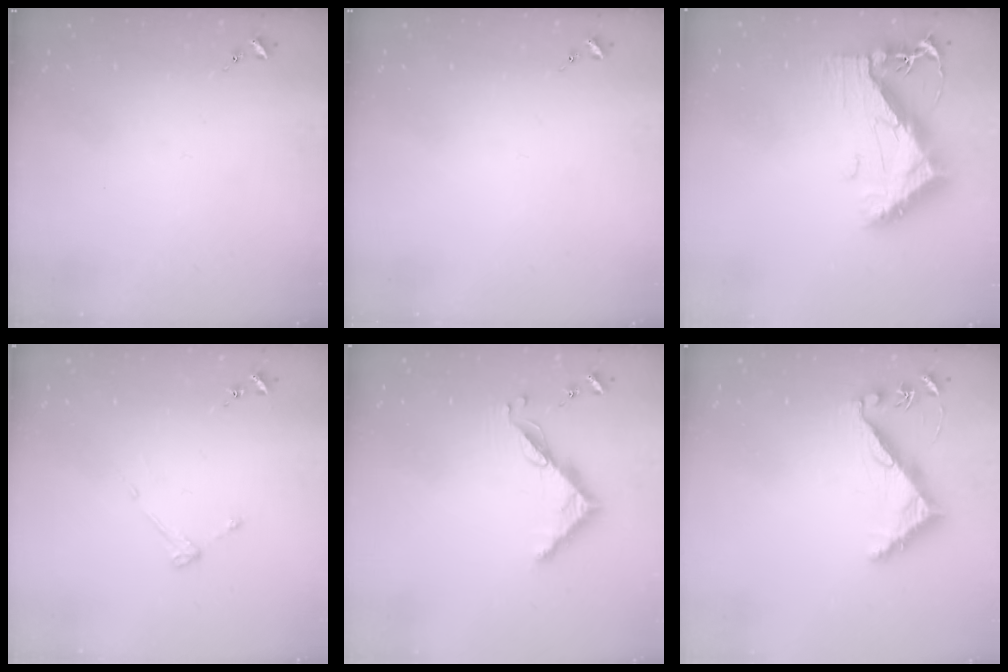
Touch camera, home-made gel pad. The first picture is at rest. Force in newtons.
{"total": 0.0}
{"total": 12.5, "press": 12.4, "slide": 1.1}
{"total": 4.2, "press": 4.2, "slide": 0.4}
{"total": 7.6, "press": 7.5, "slide": 0.6}
{"total": 8.0, "press": 8.0, "slide": 0.5}